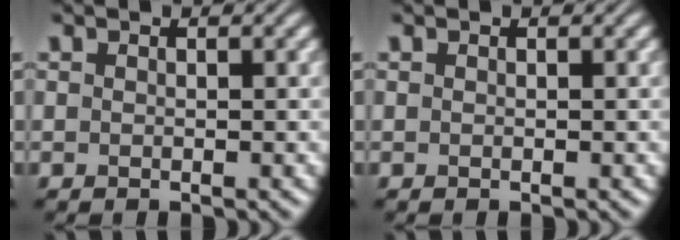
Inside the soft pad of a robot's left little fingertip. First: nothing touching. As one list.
[{"total": 0.0}]